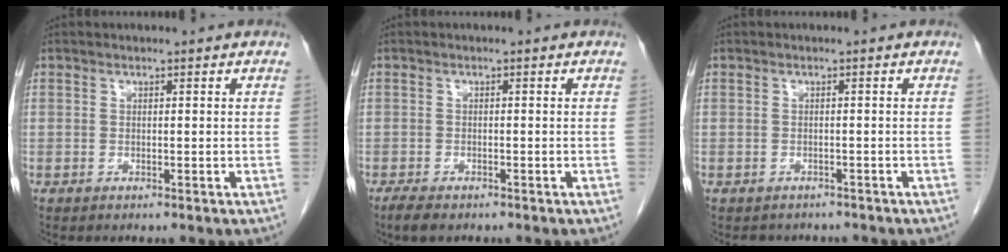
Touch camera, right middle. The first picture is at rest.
{"total": 2.6, "force": [-1.9, 0.8, 1.5], "torque": [-0.038, -0.008, -0.030]}
{"total": 3.5, "force": [-3.1, 1.6, 0.2], "torque": [-0.009, 0.001, -0.038]}